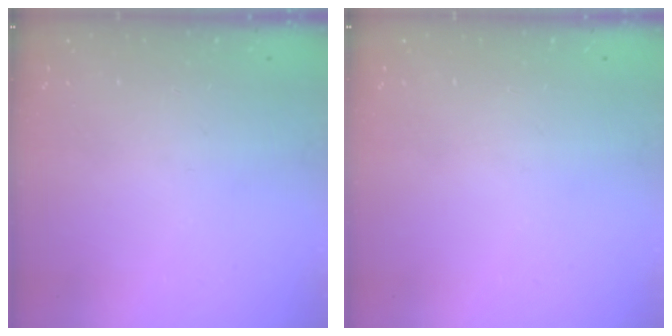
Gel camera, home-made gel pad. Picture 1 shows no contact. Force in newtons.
{"total": 0.0}